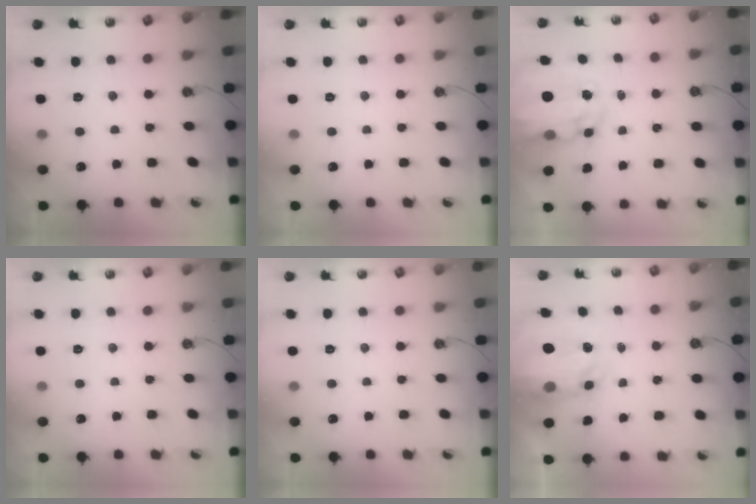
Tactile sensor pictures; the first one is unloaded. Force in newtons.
{"total": 0.0}
{"total": 9.9, "press": 9.9, "slide": 0.8}
{"total": 0.0}
{"total": 0.0}
{"total": 5.2, "press": 5.1, "slide": 0.4}